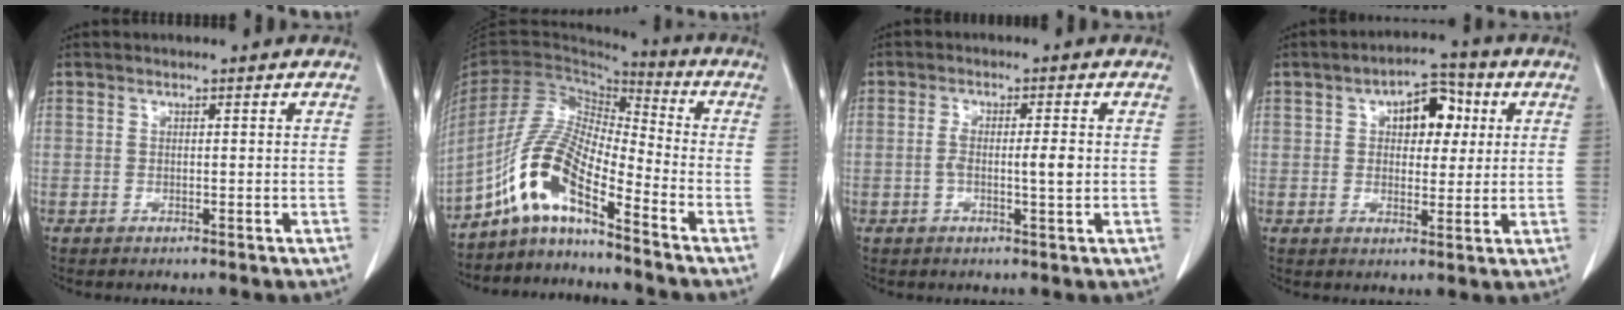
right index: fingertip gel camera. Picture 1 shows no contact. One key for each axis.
{"total": 11.1, "fx": -7.2, "fy": 1.9, "fz": 8.2, "tx": -0.181, "ty": 0.013, "tz": -0.138}
{"total": 3.8, "fx": -0.5, "fy": 0.7, "fz": 3.7, "tx": -0.067, "ty": 0.004, "tz": -0.006}
{"total": 7.5, "fx": 2.2, "fy": 4.2, "fz": 5.8, "tx": -0.078, "ty": 0.026, "tz": 0.033}